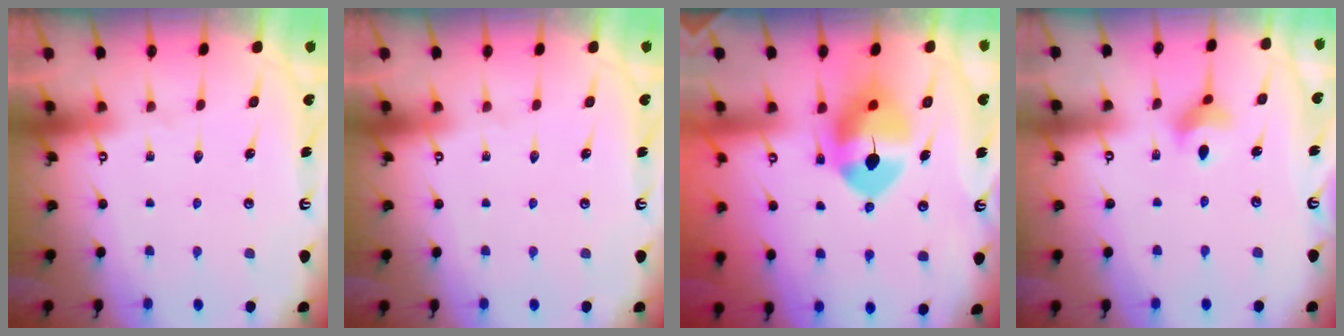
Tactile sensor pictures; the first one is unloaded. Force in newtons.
{"total": 0.0}
{"total": 11.0, "press": 10.8, "slide": 1.9}
{"total": 6.1, "press": 5.9, "slide": 1.8}